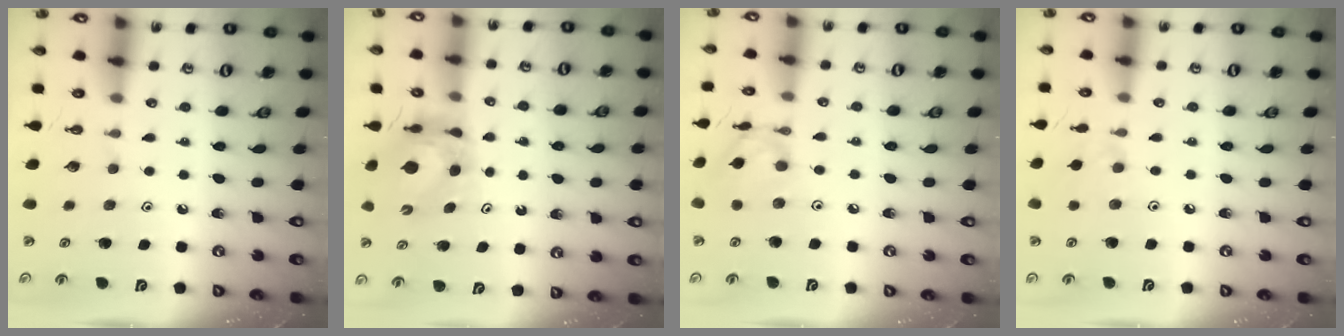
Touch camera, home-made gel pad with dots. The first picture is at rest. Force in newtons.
{"total": 6.2, "press": 6.2, "slide": 0.6}
{"total": 10.1, "press": 10.1, "slide": 0.9}
{"total": 2.0, "press": 1.9, "slide": 0.5}